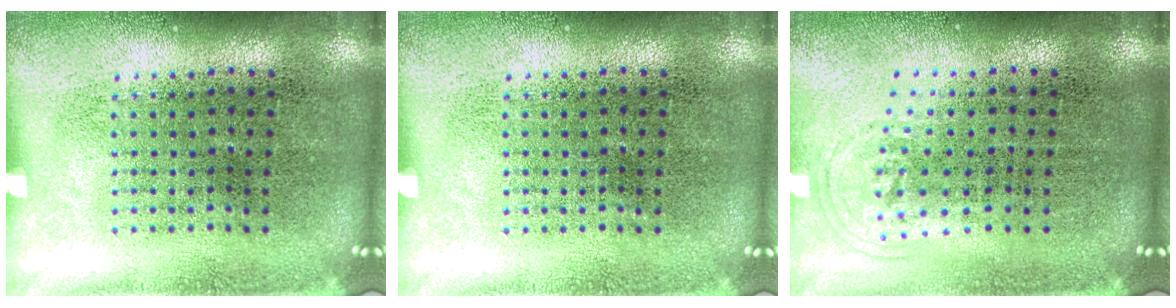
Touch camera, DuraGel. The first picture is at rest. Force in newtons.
{"total": 0.0}
{"total": 0.8, "press": 0.6, "slide": 0.6}